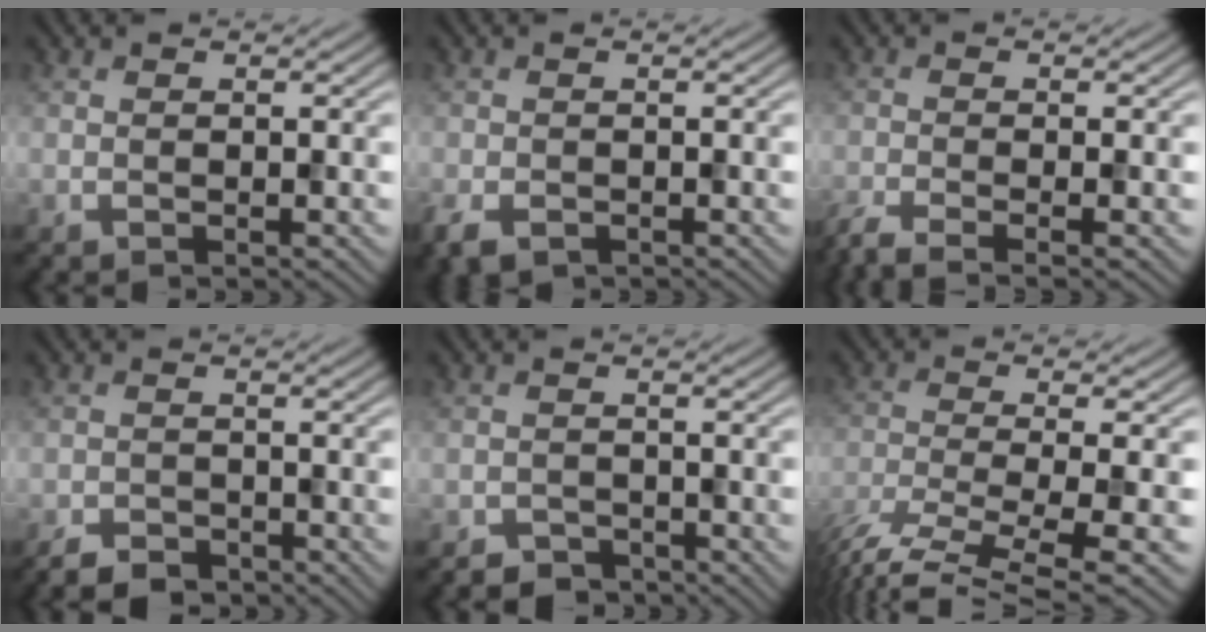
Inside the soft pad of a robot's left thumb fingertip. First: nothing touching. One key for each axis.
{"total": 3.0, "fx": -2.0, "fy": 1.7, "fz": 1.5, "tx": -0.036, "ty": -0.013, "tz": -0.039}
{"total": 3.8, "fx": -2.7, "fy": 0.6, "fz": 2.7, "tx": -0.041, "ty": -0.005, "tz": -0.063}
{"total": 3.0, "fx": -2.5, "fy": 1.4, "fz": 1.1, "tx": -0.020, "ty": -0.006, "tz": -0.049}
{"total": 2.1, "fx": -1.8, "fy": 1.0, "fz": 0.3, "tx": -0.002, "ty": 0.001, "tz": -0.034}
{"total": 9.4, "fx": -6.2, "fy": 2.1, "fz": 6.7, "tx": -0.138, "ty": -0.022, "tz": -0.104}